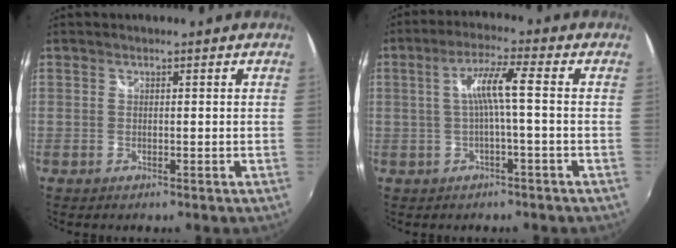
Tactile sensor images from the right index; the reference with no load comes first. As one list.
[{"total": 5.6, "force": [-0.5, -0.3, 5.6], "torque": [-0.112, 0.007, -0.003]}]